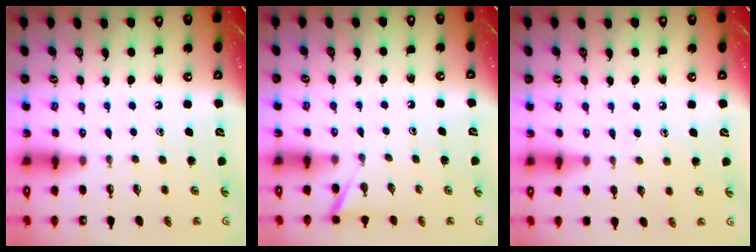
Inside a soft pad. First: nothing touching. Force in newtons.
{"total": 2.4, "press": 2.4, "slide": 0.2}
{"total": 5.2, "press": 5.2, "slide": 0.6}